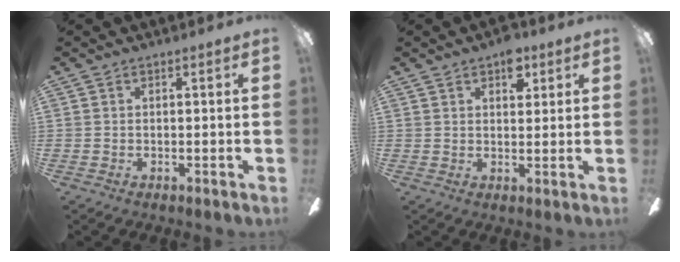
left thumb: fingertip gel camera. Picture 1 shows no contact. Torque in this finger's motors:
{"motor_torque": [0.48, 0.39, 0.40, -0.23, 0.01]}